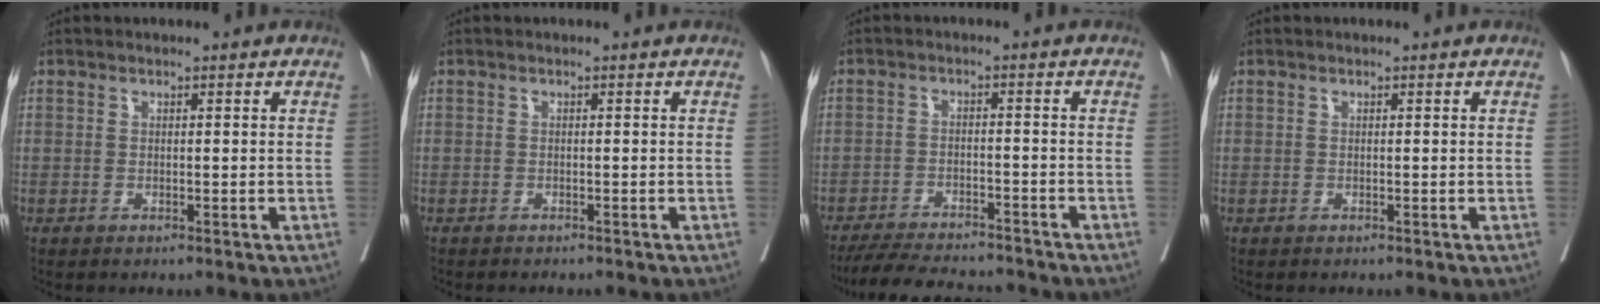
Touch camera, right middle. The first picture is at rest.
{"total": 2.6, "force": [-2.3, 0.6, 1.0], "torque": [-0.018, -0.004, -0.027]}
{"total": 11.7, "force": [-10.8, 1.8, 4.0], "torque": [-0.063, -0.005, -0.159]}
{"total": 0.0}